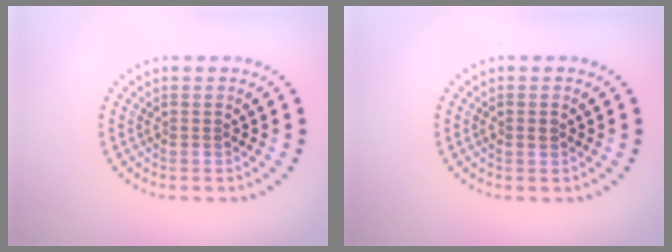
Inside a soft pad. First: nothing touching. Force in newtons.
{"total": 1.1, "press": 1.1, "slide": 0.0}